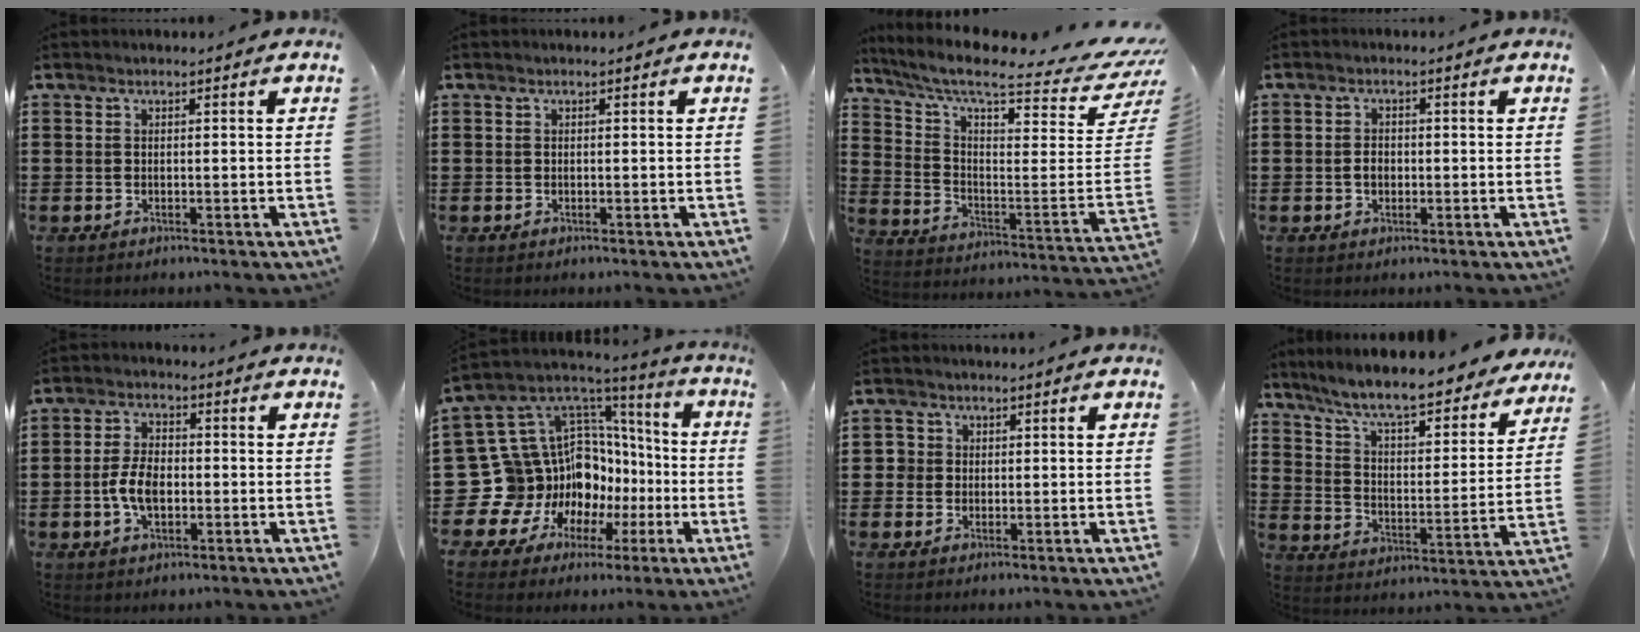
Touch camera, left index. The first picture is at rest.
{"total": 0.0}
{"total": 7.8, "force": [6.1, 0.4, 4.8], "torque": [-0.104, -0.063, 0.096]}
{"total": 2.0, "force": [-0.2, 1.3, 1.5], "torque": [-0.030, 0.006, -0.005]}
{"total": 5.6, "force": [-1.0, 3.0, 4.6], "torque": [-0.101, 0.001, -0.024]}
{"total": 16.9, "force": [-3.1, 15.0, 7.2], "torque": [-0.191, -0.054, -0.002]}
{"total": 2.0, "force": [0.3, 2.0, 0.2], "torque": [-0.014, 0.010, 0.003]}
{"total": 8.2, "force": [7.3, 0.3, 3.8], "torque": [-0.102, -0.050, 0.121]}